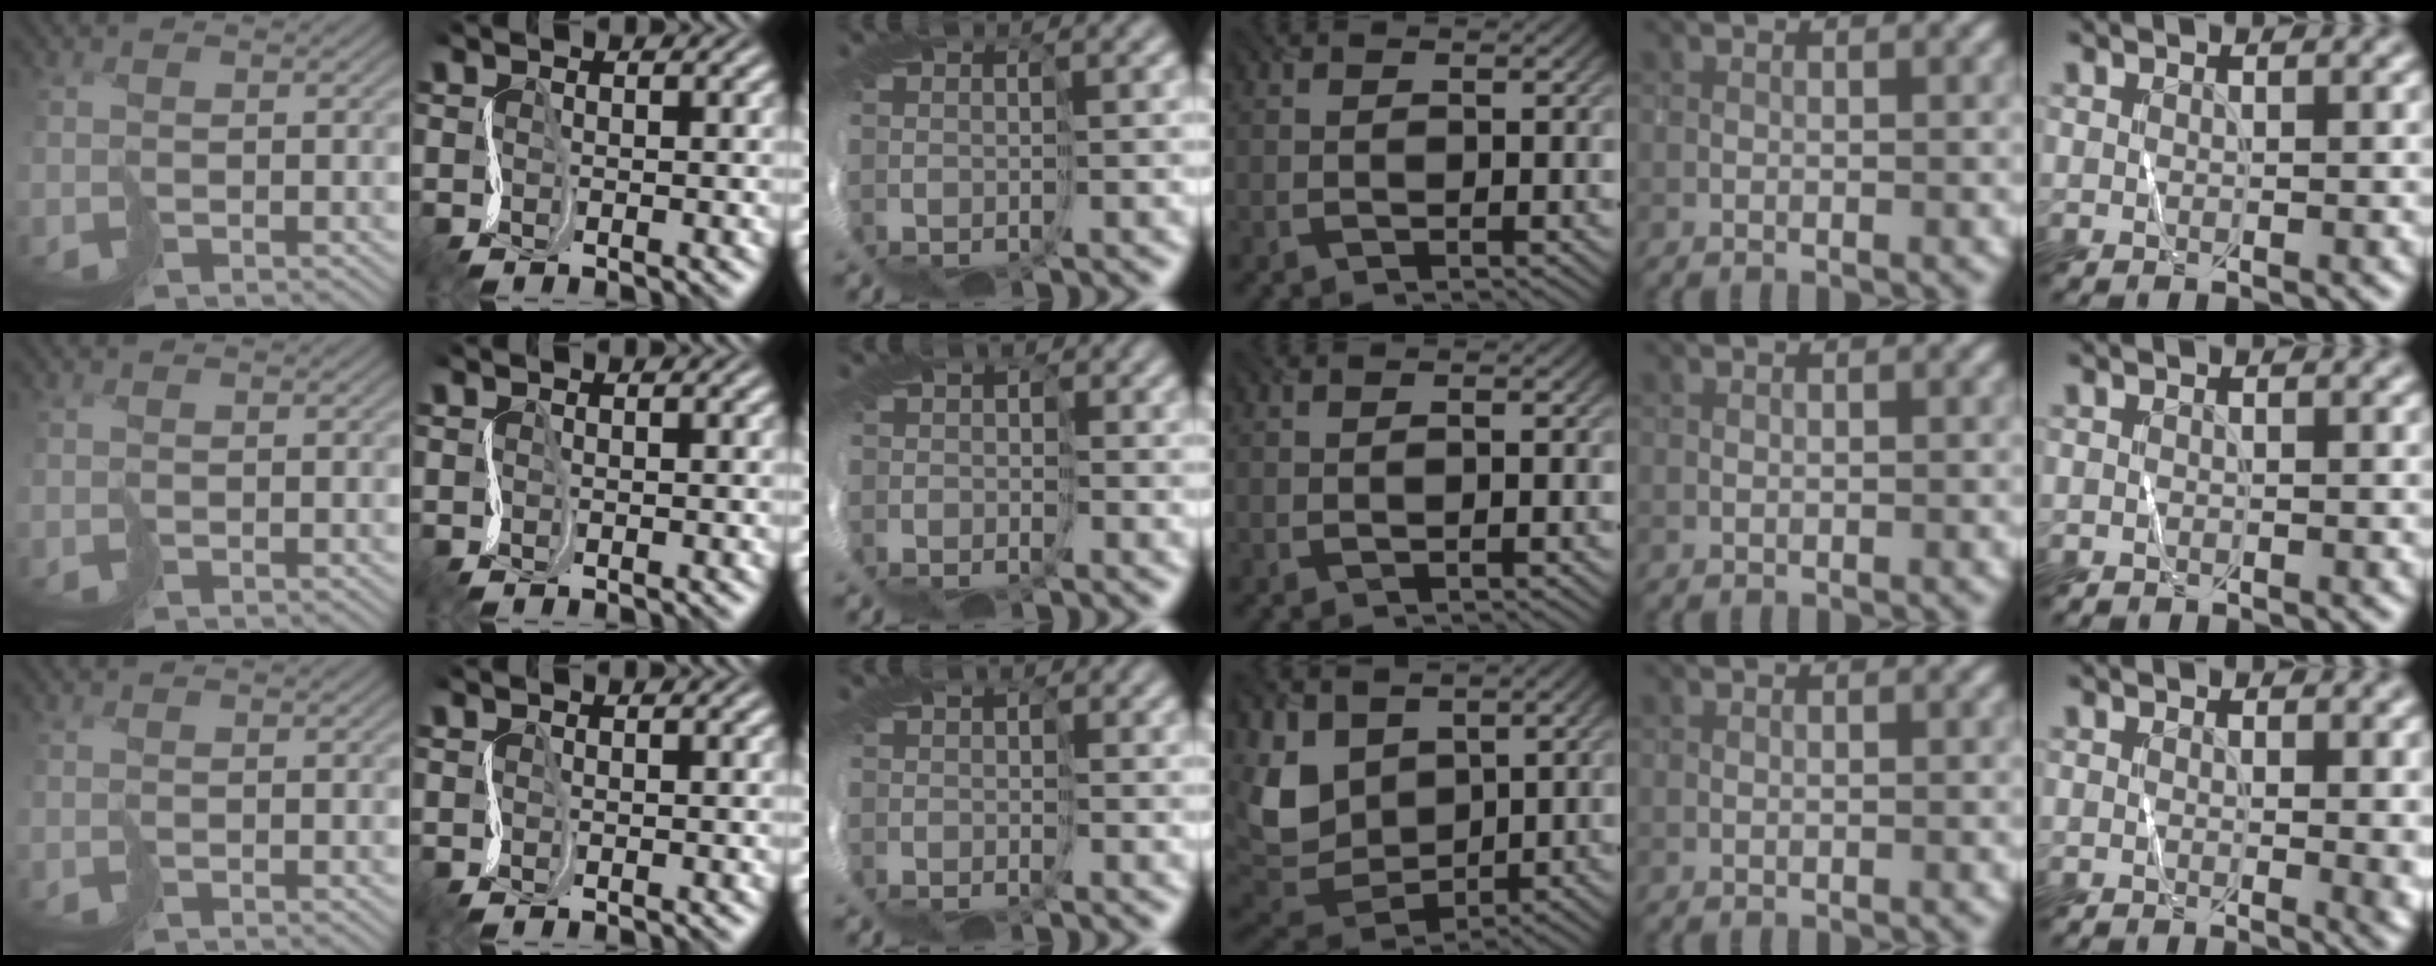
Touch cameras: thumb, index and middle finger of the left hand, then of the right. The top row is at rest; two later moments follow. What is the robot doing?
{"motion": "cut", "object": "tape"}